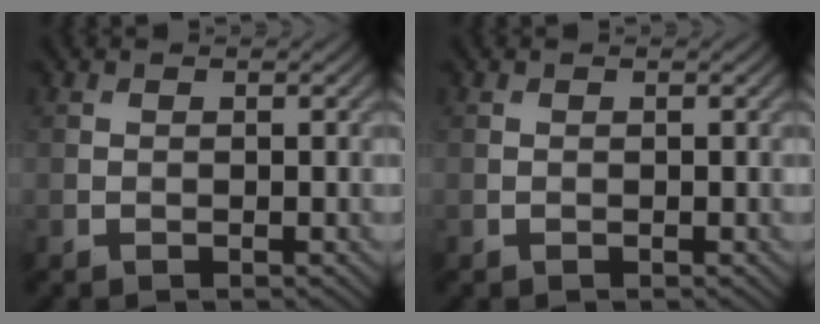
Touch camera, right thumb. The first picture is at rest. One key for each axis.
{"total": 0.0}